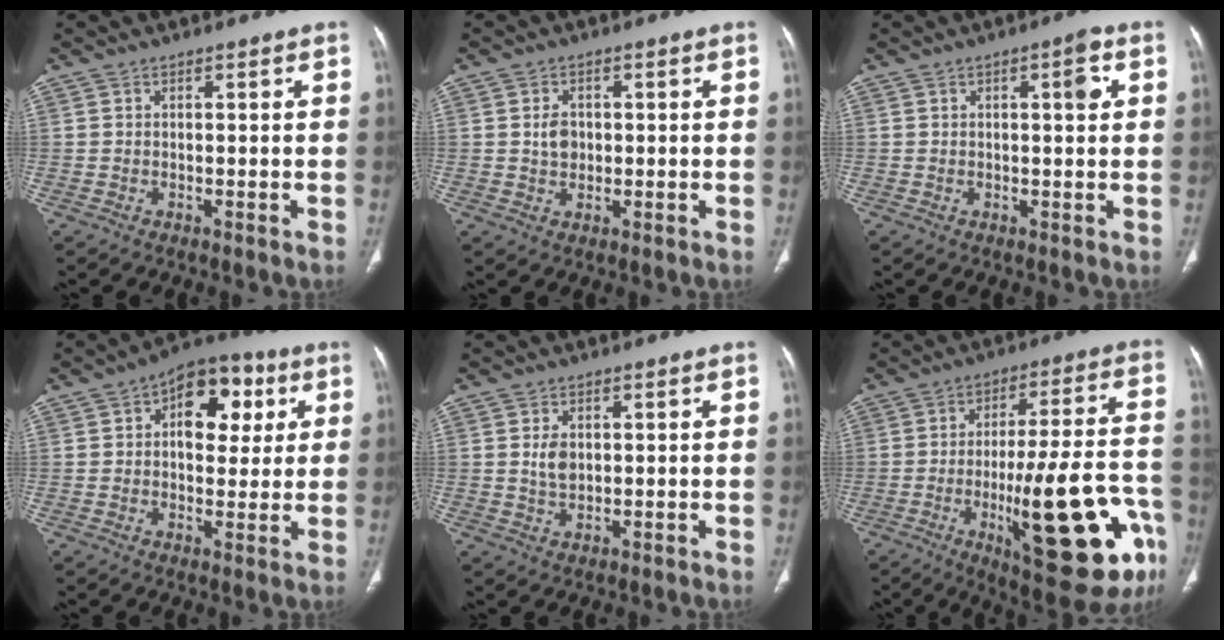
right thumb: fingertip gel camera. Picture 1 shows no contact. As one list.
[{"total": 3.2, "force": [0.2, 2.5, 2.0], "torque": [-0.026, 0.002, 0.005]}, {"total": 3.7, "force": [0.9, 1.2, 3.4], "torque": [-0.046, 0.002, 0.010]}, {"total": 12.8, "force": [3.6, 8.0, 9.3], "torque": [-0.085, 0.010, 0.047]}, {"total": 3.4, "force": [0.6, 2.2, 2.5], "torque": [-0.040, -0.006, 0.016]}, {"total": 25.7, "force": [-8.6, 7.0, 23.2], "torque": [-0.301, 0.019, -0.108]}]